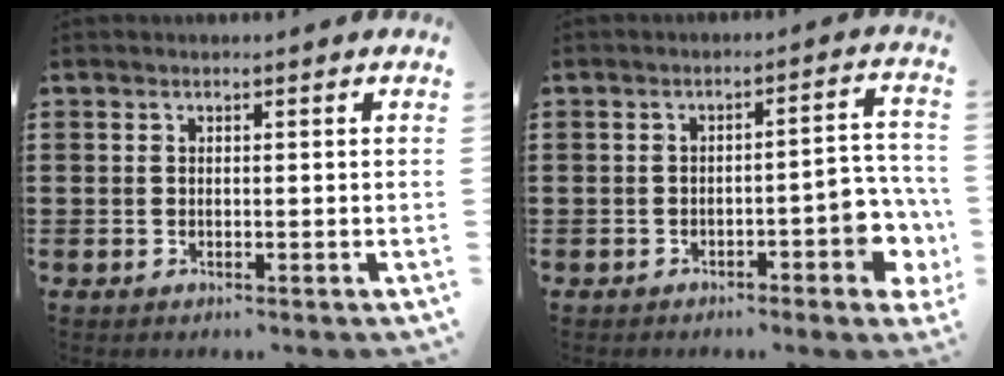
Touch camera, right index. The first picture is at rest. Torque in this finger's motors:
{"motor_torque": [1.19, 0.02, 0.19, 0.05]}